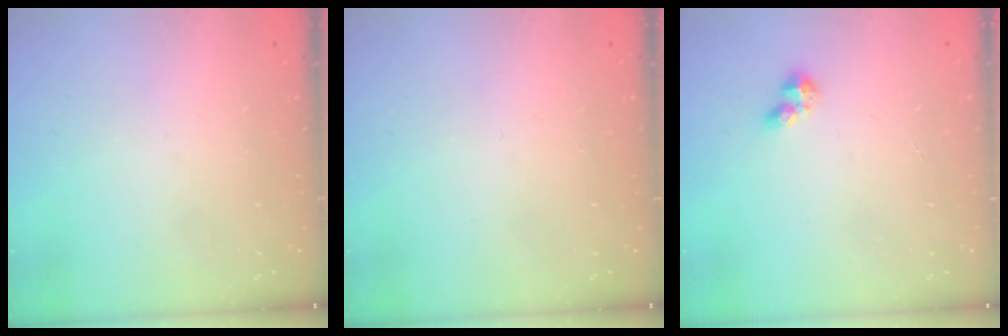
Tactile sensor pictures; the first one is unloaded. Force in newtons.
{"total": 0.0}
{"total": 3.4, "press": 3.4, "slide": 0.5}